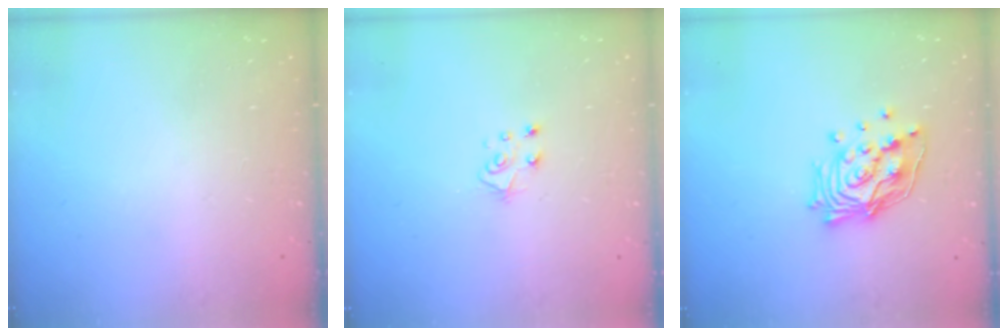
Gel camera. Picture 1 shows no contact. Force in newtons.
{"total": 5.6, "press": 5.6, "slide": 0.4}
{"total": 15.4, "press": 15.2, "slide": 1.8}